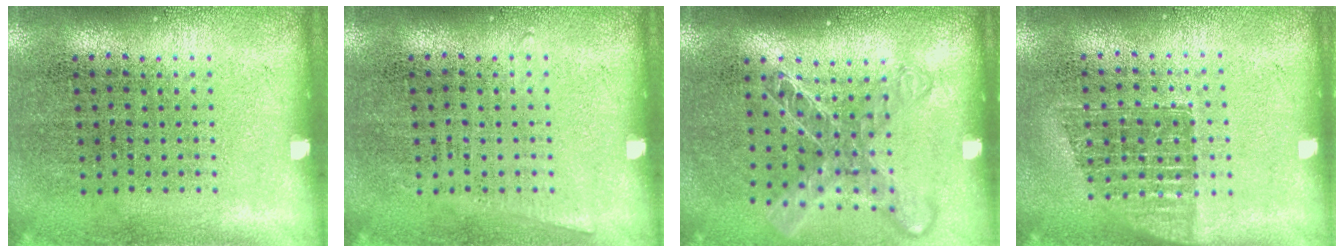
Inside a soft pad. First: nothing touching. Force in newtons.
{"total": 0.7, "press": 0.7, "slide": 0.0}
{"total": 1.7, "press": 1.4, "slide": 1.0}
{"total": 1.2, "press": 1.1, "slide": 0.6}